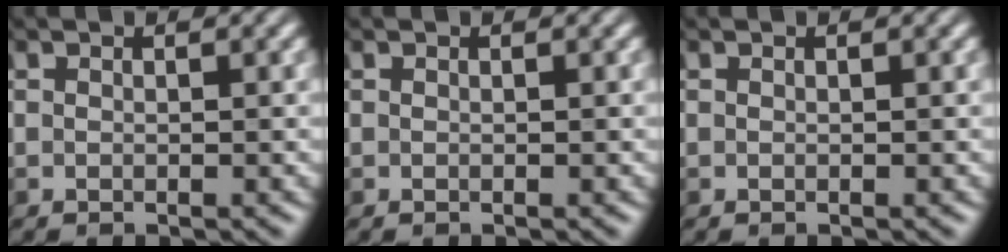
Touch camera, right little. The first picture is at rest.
{"total": 0.0}
{"total": 0.0}